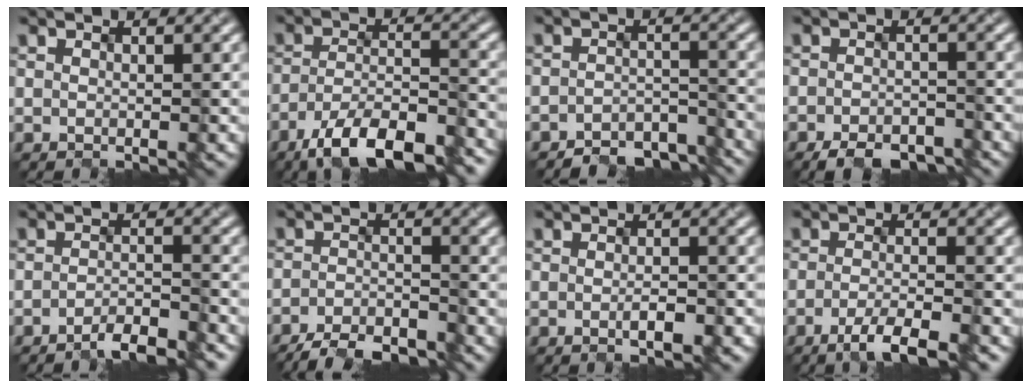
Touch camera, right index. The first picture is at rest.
{"total": 9.7, "force": [-7.0, 2.9, 6.1], "torque": [-0.100, -0.007, -0.118]}
{"total": 4.4, "force": [-4.2, 1.1, 0.6], "torque": [-0.004, -0.005, -0.062]}
{"total": 3.7, "force": [-3.2, 1.2, 1.4], "torque": [-0.016, -0.004, -0.049]}
{"total": 3.4, "force": [-2.9, 0.5, 1.6], "torque": [-0.024, 0.002, -0.057]}
{"total": 5.0, "force": [-4.6, 0.9, 1.9], "torque": [-0.029, -0.004, -0.082]}
{"total": 2.1, "force": [-1.0, 0.5, 1.8], "torque": [-0.030, -0.004, -0.012]}
{"total": 3.7, "force": [-2.4, 0.5, 2.8], "torque": [-0.045, -0.004, -0.048]}